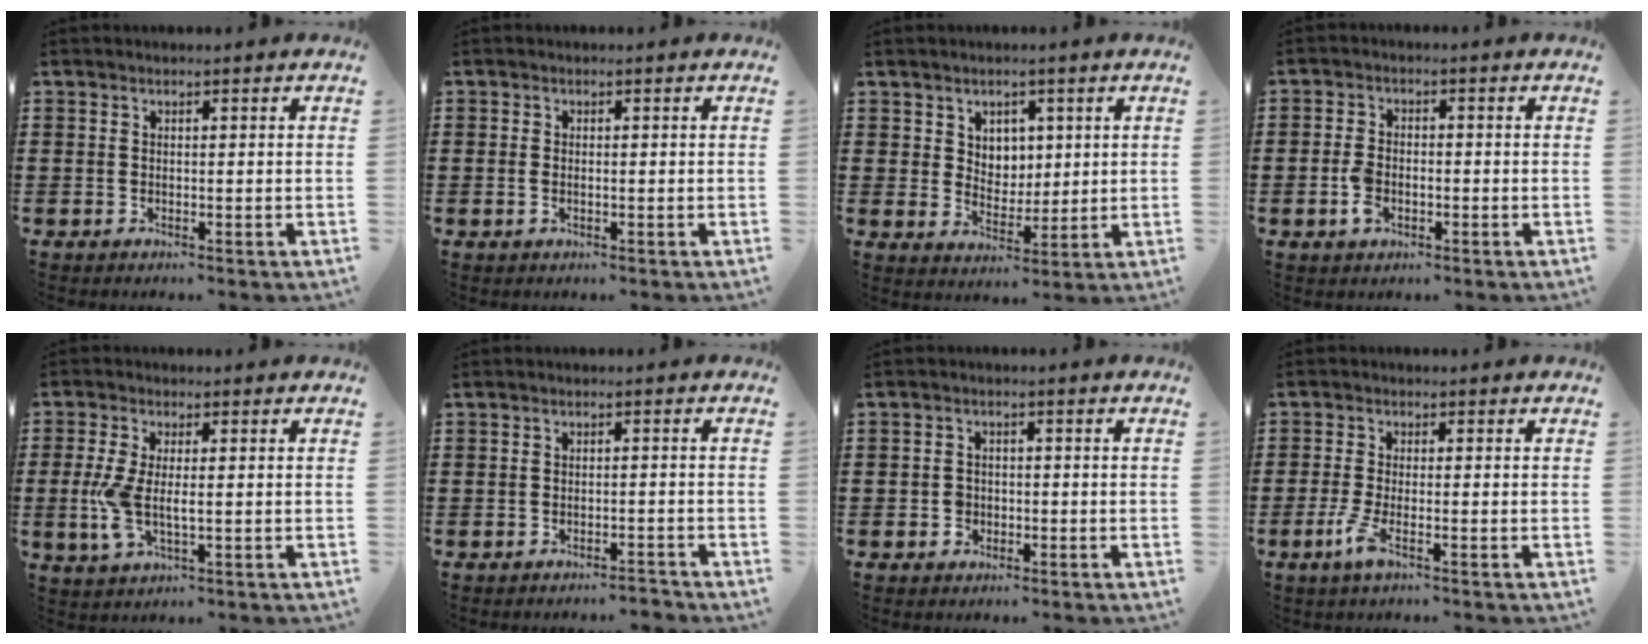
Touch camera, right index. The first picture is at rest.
{"total": 0.9, "force": [-0.2, 0.4, 0.8], "torque": [-0.017, -0.001, -0.004]}
{"total": 4.2, "force": [2.2, 3.5, 0.8], "torque": [-0.026, 0.007, 0.037]}
{"total": 3.3, "force": [-1.1, 2.1, 2.3], "torque": [-0.058, -0.002, -0.023]}
{"total": 5.6, "force": [-0.4, 2.3, 5.1], "torque": [-0.126, -0.010, -0.014]}
{"total": 1.9, "force": [-1.8, -0.1, 0.5], "torque": [-0.011, -0.001, -0.036]}
{"total": 2.0, "force": [-0.8, 1.8, 0.7], "torque": [-0.017, 0.002, -0.017]}
{"total": 3.7, "force": [-1.8, 0.7, 3.2], "torque": [-0.081, -0.016, -0.038]}